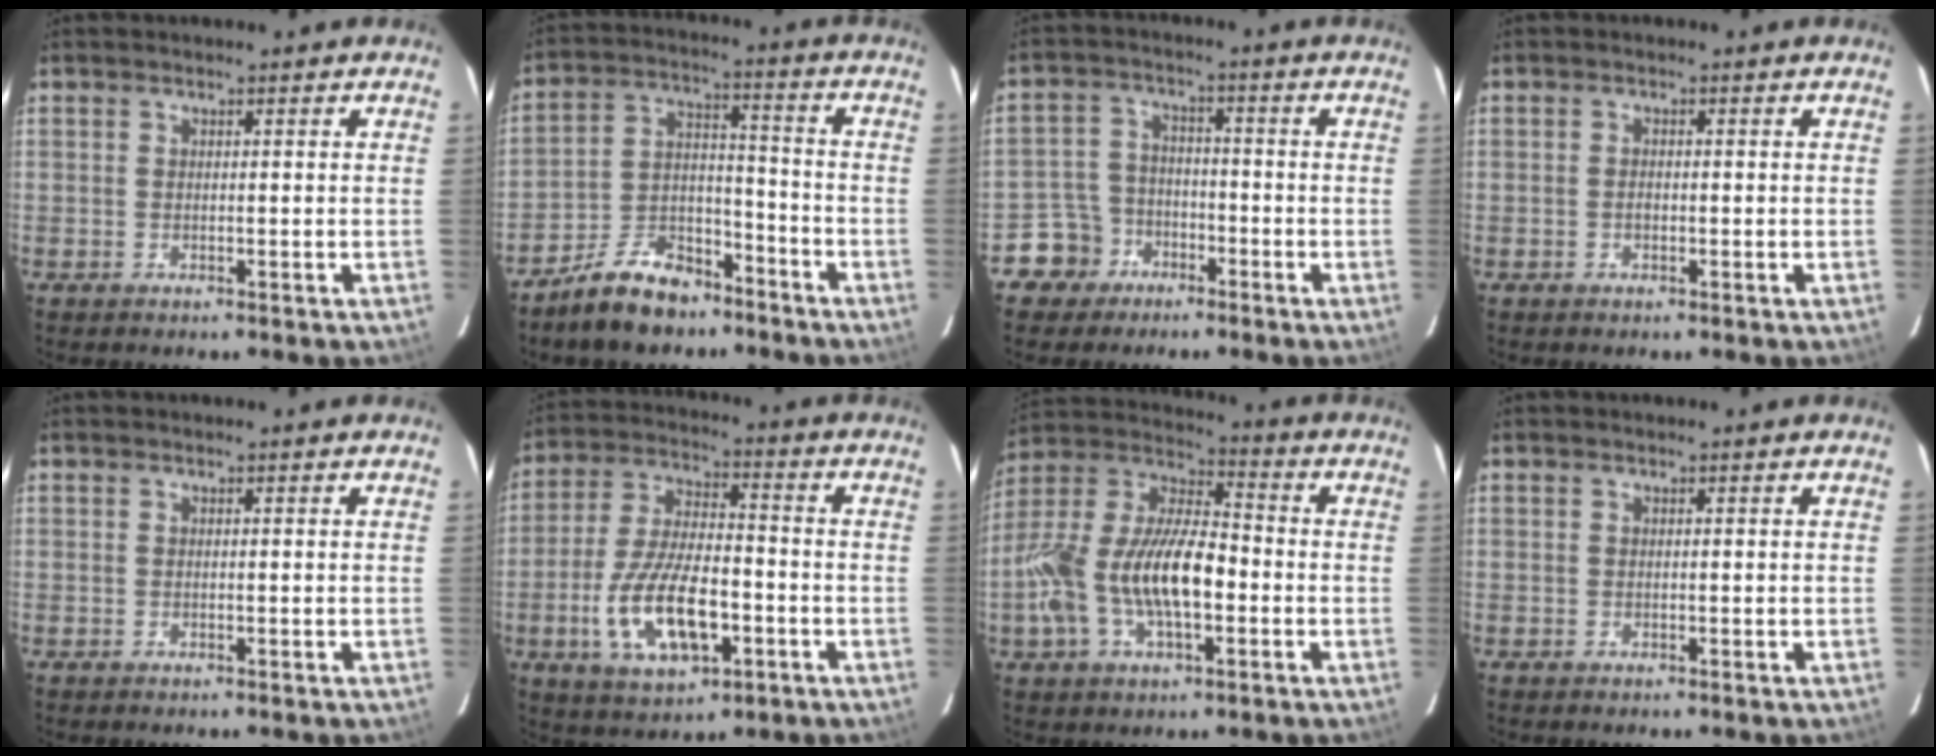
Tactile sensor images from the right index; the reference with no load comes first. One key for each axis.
{"total": 11.8, "fx": -8.9, "fy": 5.8, "fz": 5.2, "tx": -0.108, "ty": 0.032, "tz": -0.145}
{"total": 6.8, "fx": -4.2, "fy": 5.3, "fz": 0.4, "tx": -0.029, "ty": 0.027, "tz": -0.074}
{"total": 1.2, "fx": -0.4, "fy": 0.7, "fz": 0.8, "tx": -0.017, "ty": 0.002, "tz": -0.007}
{"total": 0.0}
{"total": 15.7, "fx": -5.2, "fy": 6.7, "fz": 13.2, "tx": -0.275, "ty": -0.006, "tz": -0.085}
{"total": 18.6, "fx": -4.2, "fy": 8.1, "fz": 16.3, "tx": -0.330, "ty": 0.000, "tz": -0.080}
{"total": 0.0}